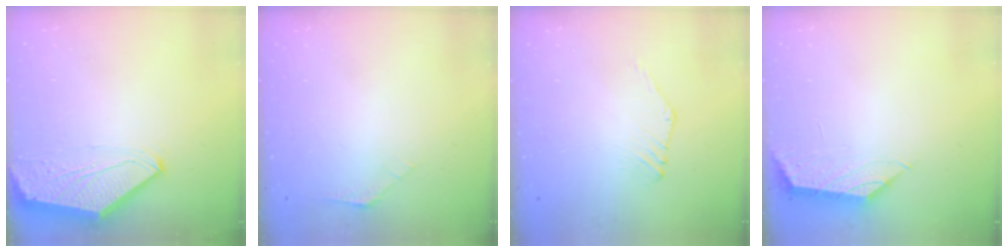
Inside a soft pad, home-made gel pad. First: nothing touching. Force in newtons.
{"total": 2.6, "press": 2.6, "slide": 0.7}
{"total": 0.0}
{"total": 1.1, "press": 1.0, "slide": 0.4}